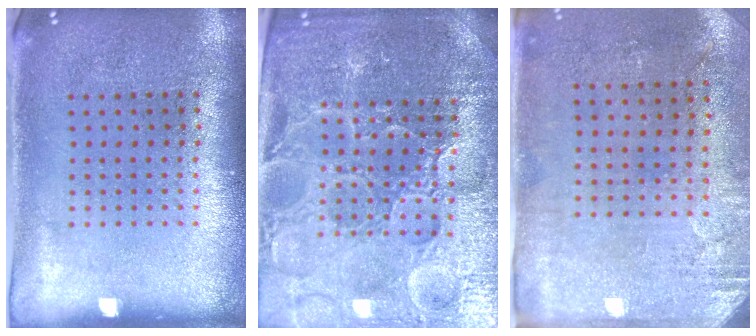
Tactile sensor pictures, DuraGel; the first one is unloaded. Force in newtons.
{"total": 5.2, "press": 4.9, "slide": 1.8}
{"total": 2.8, "press": 2.4, "slide": 1.5}